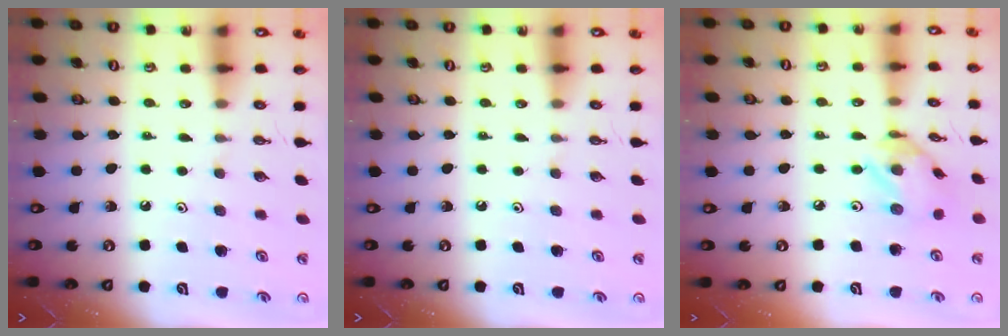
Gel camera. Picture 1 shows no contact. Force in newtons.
{"total": 0.0}
{"total": 9.0, "press": 9.0, "slide": 0.7}